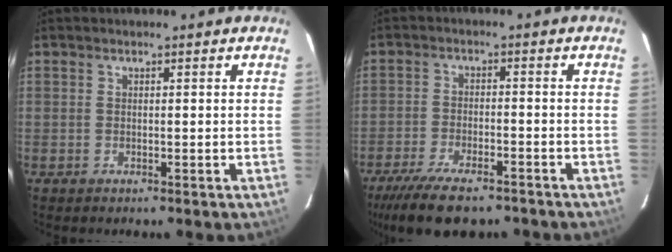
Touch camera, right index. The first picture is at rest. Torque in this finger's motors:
{"motor_torque": [1.20, -0.94, 0.51, 0.10]}